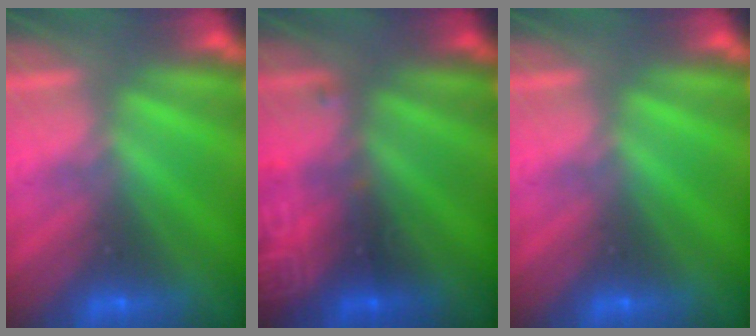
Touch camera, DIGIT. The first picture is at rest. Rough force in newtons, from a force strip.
{"total": 2.9}
{"total": 0.0}